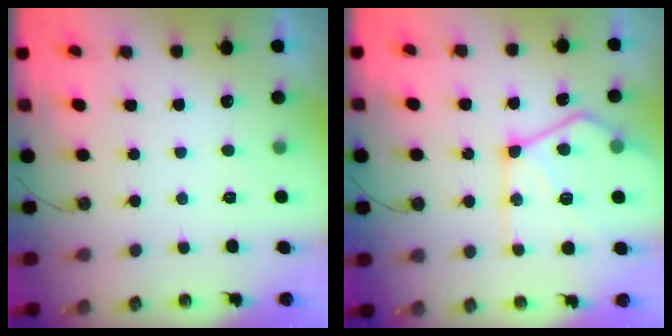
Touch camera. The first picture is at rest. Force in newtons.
{"total": 18.3, "press": 18.2, "slide": 2.0}